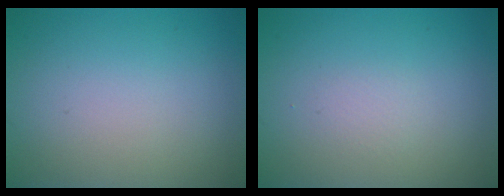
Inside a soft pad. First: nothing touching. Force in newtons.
{"total": 0.7, "press": 0.7, "slide": 0.0}